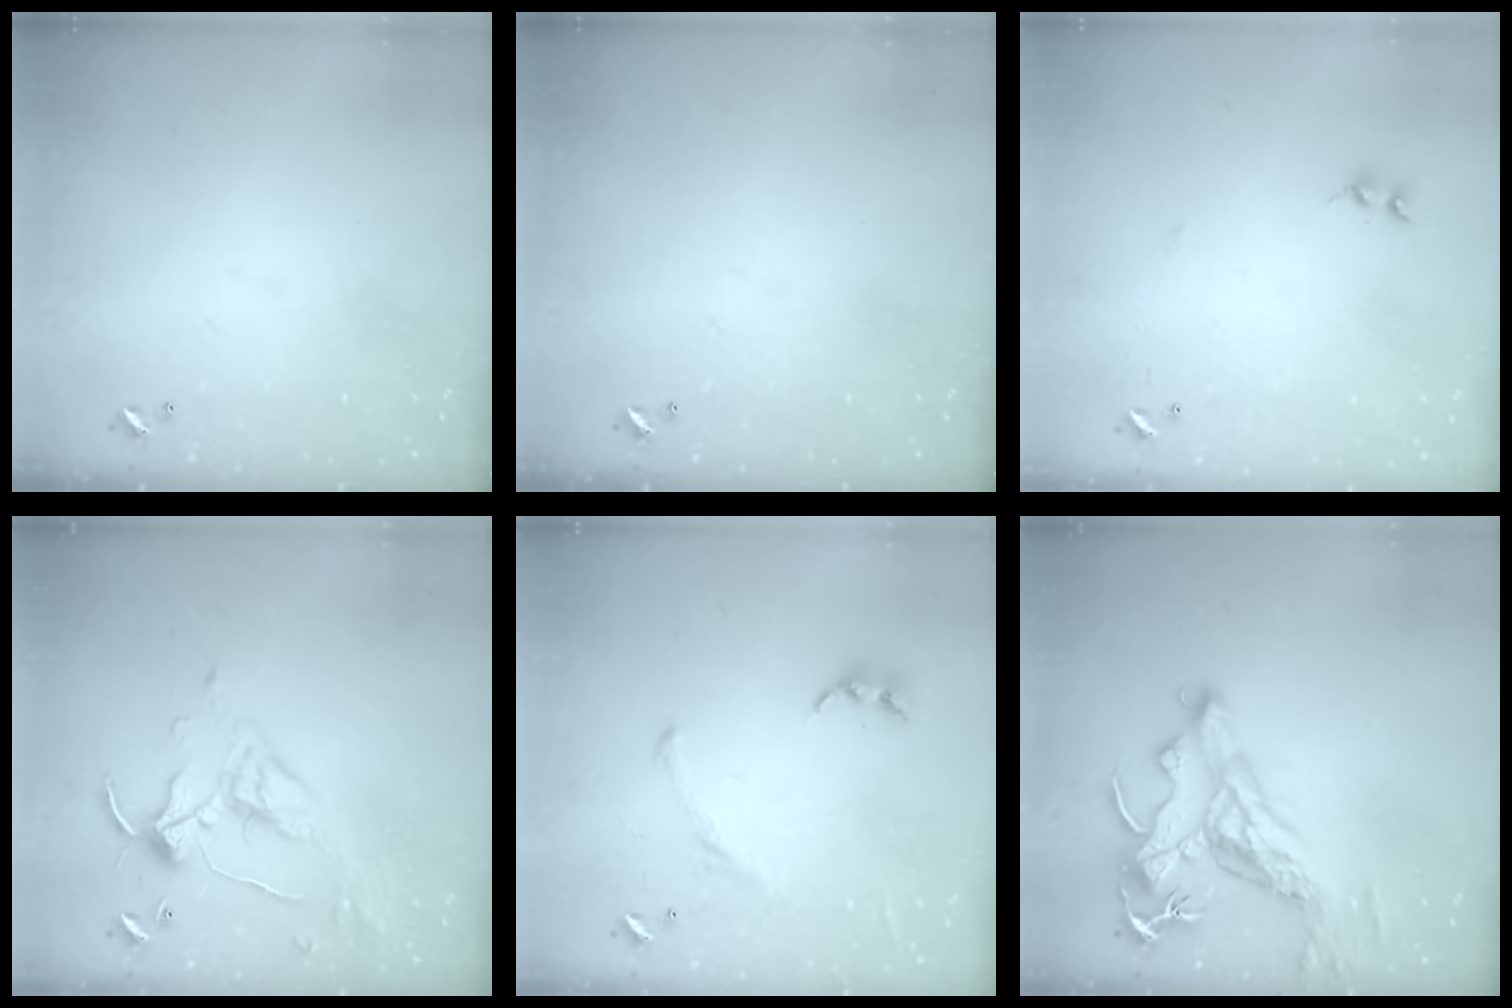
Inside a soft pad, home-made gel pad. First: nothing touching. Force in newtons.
{"total": 0.0}
{"total": 7.6, "press": 7.6, "slide": 0.4}
{"total": 1.7, "press": 1.5, "slide": 0.8}
{"total": 2.3, "press": 2.1, "slide": 1.0}
{"total": 8.1, "press": 8.0, "slide": 1.4}